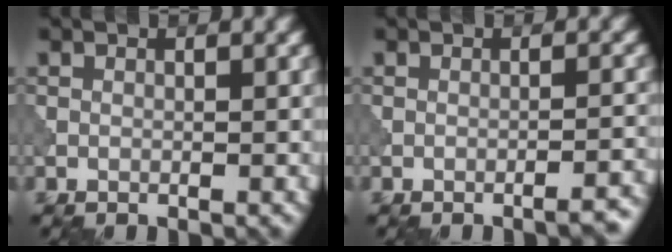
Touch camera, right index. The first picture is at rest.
{"total": 2.0, "force": [-1.6, 0.4, 1.2], "torque": [-0.007, 0.007, -0.026]}